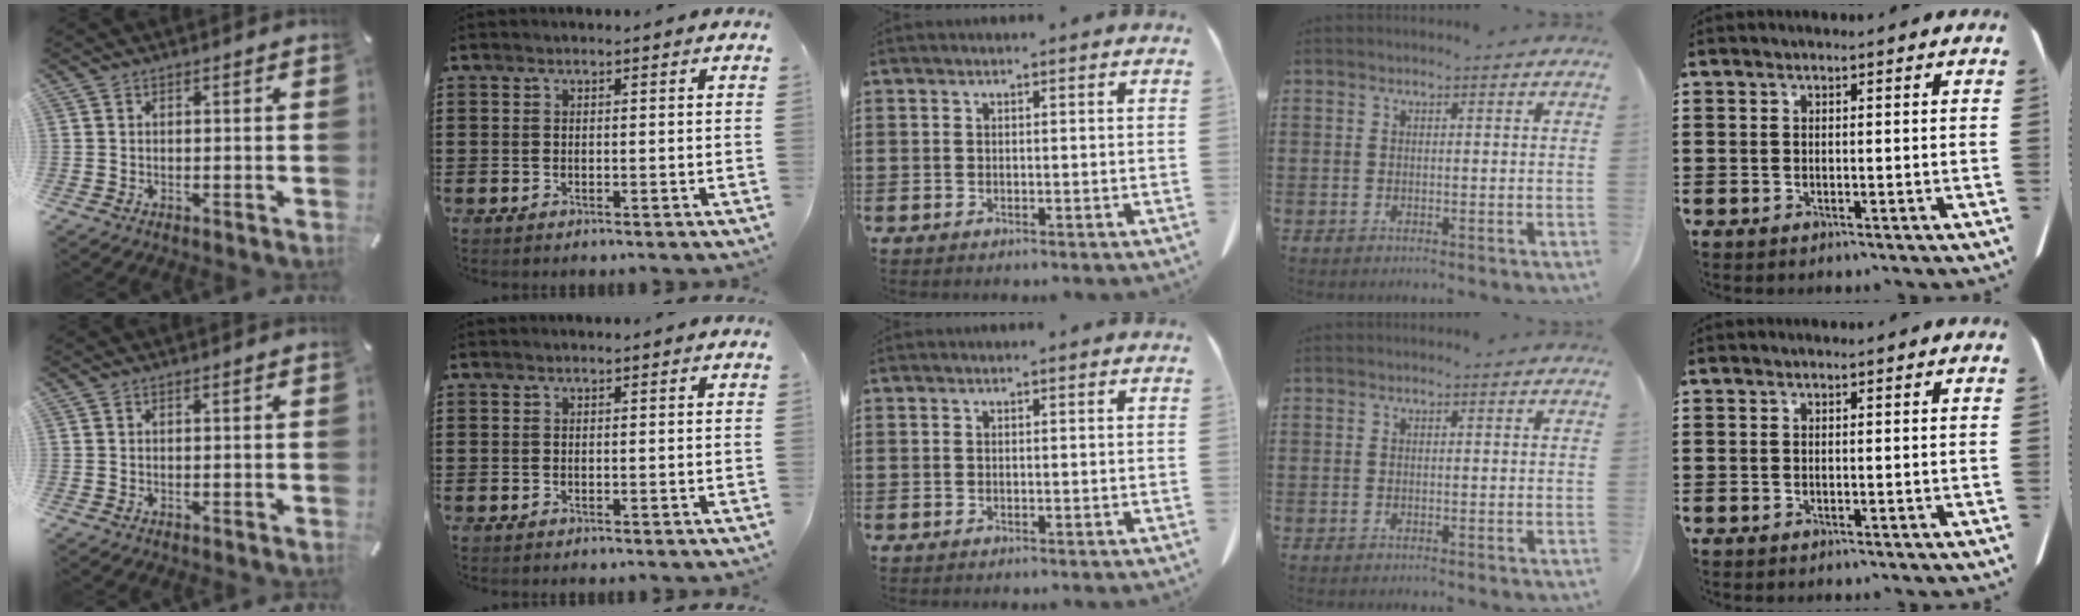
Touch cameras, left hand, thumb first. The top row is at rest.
{}